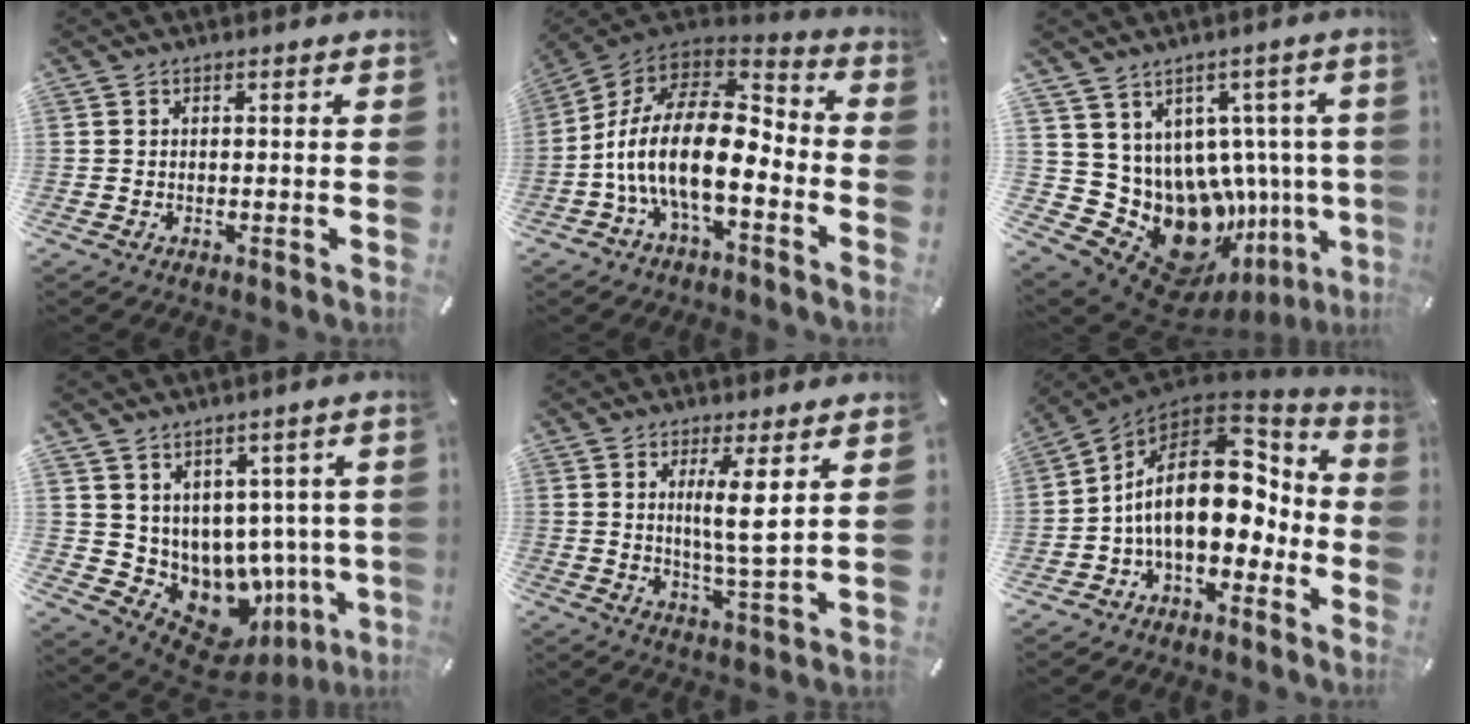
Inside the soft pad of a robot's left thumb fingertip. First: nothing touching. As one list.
[{"total": 19.8, "force": [-4.7, 9.8, 16.5], "torque": [-0.346, 0.013, -0.080]}, {"total": 17.4, "force": [-4.7, 13.6, 9.9], "torque": [-0.156, -0.029, -0.021]}, {"total": 8.1, "force": [-1.2, 7.1, 3.7], "torque": [-0.063, -0.044, 0.001]}, {"total": 7.7, "force": [2.4, 0.6, 7.3], "torque": [-0.129, -0.010, 0.034]}, {"total": 20.5, "force": [0.6, 12.5, 16.3], "torque": [-0.277, -0.007, 0.017]}]